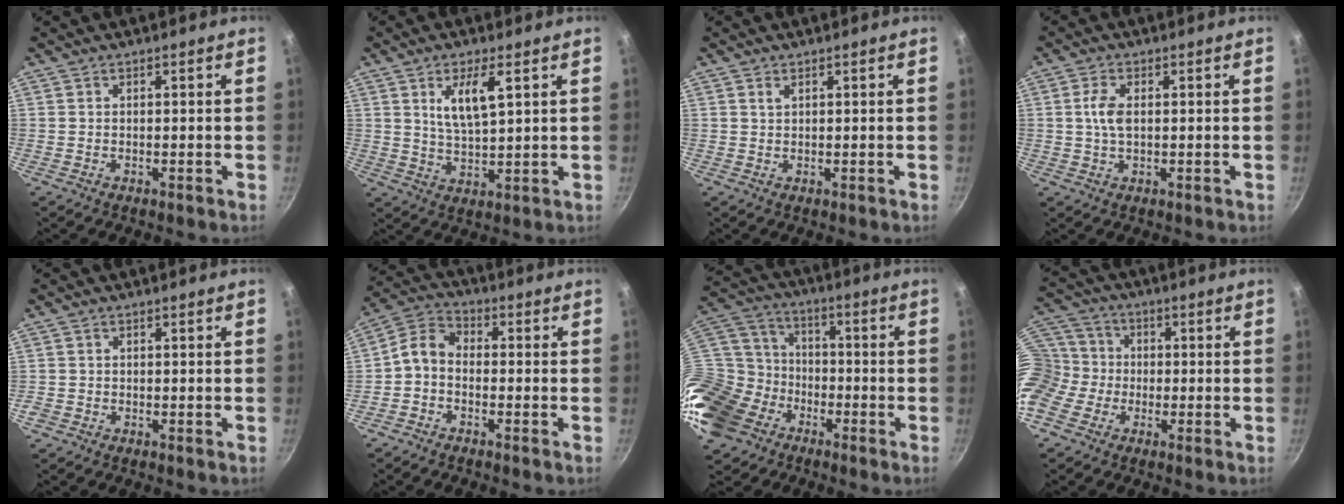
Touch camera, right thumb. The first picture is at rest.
{"total": 7.4, "force": [2.9, 2.3, 6.4], "torque": [-0.116, -0.019, 0.060]}
{"total": 0.9, "force": [0.7, 0.3, 0.4], "torque": [-0.008, 0.000, 0.015]}
{"total": 4.1, "force": [0.5, 2.1, 3.5], "torque": [-0.079, 0.001, 0.006]}
{"total": 1.0, "force": [-0.5, 0.8, 0.5], "torque": [-0.005, 0.000, -0.012]}
{"total": 6.2, "force": [-1.2, 4.4, 4.2], "torque": [-0.072, 0.029, -0.041]}
{"total": 25.4, "force": [-11.5, 18.6, 12.8], "torque": [-0.346, 0.044, -0.219]}
{"total": 16.5, "force": [-3.6, 14.0, 7.9], "torque": [-0.201, 0.044, -0.072]}